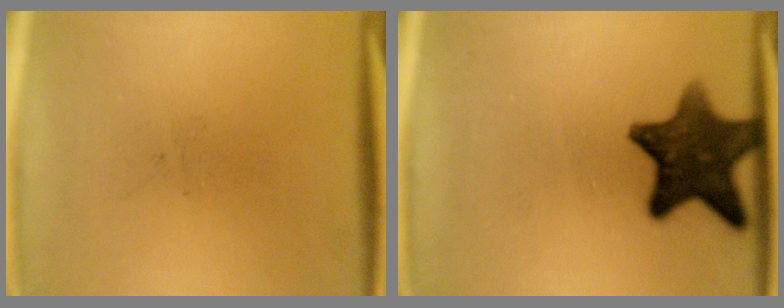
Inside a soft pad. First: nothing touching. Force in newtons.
{"total": 12.2}